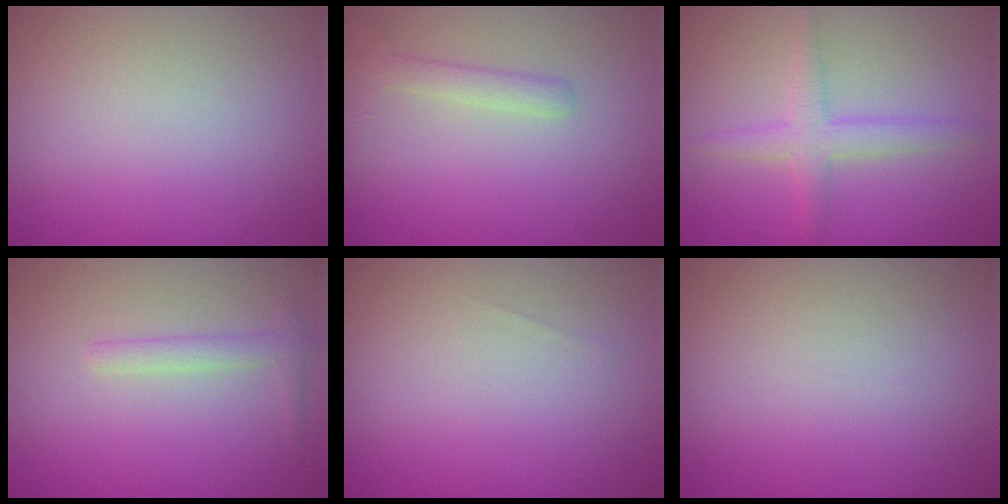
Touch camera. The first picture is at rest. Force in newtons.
{"total": 1.6, "press": 1.6, "slide": 0.1}
{"total": 2.7, "press": 2.7, "slide": 0.0}
{"total": 1.4, "press": 1.4, "slide": 0.1}
{"total": 0.0}
{"total": 0.0}